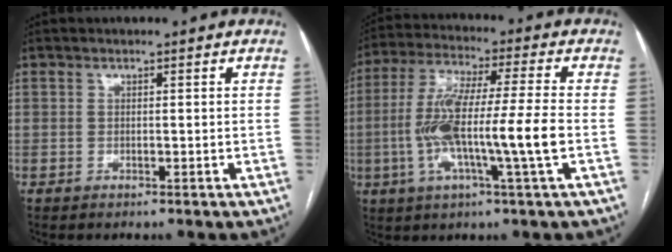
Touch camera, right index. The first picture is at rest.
{"total": 13.9, "force": [-2.5, 0.0, 13.7], "torque": [-0.271, 0.005, -0.051]}